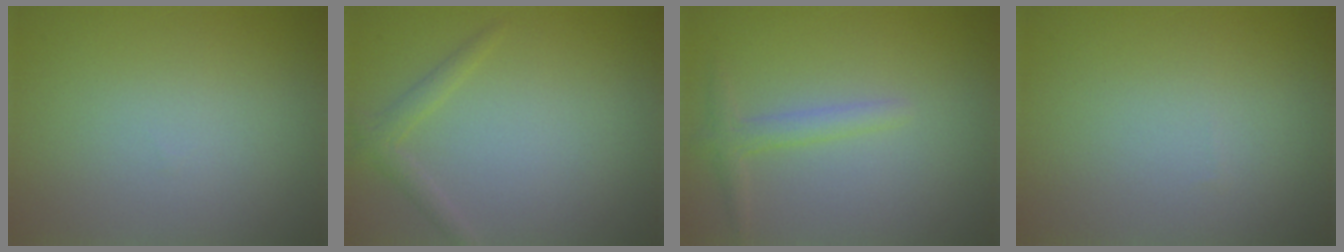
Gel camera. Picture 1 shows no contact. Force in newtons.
{"total": 1.4, "press": 1.4, "slide": 0.1}
{"total": 1.7, "press": 1.7, "slide": 0.1}
{"total": 0.0}